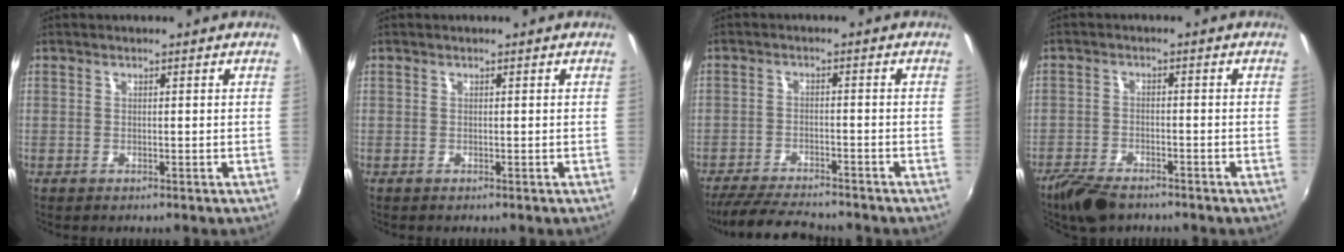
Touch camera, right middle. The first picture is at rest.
{"total": 0.0}
{"total": 10.9, "force": [-9.9, 1.8, 4.3], "torque": [-0.109, -0.014, -0.162]}
{"total": 7.7, "force": [-6.2, 2.9, 3.4], "torque": [-0.095, -0.015, -0.113]}